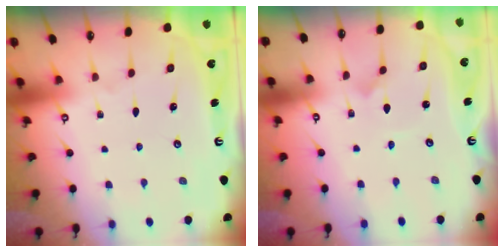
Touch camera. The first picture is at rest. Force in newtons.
{"total": 0.8, "press": 0.8, "slide": 0.0}